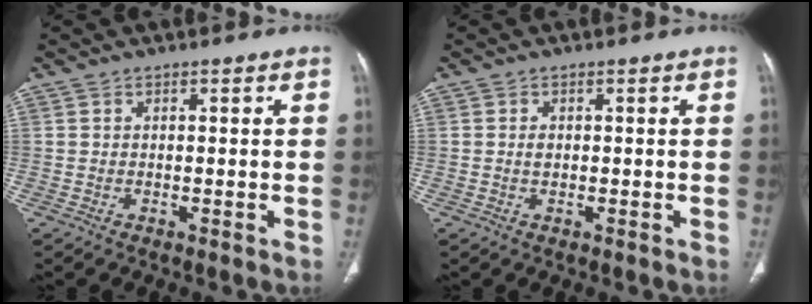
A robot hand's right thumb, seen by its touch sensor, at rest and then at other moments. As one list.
[{"total": 1.2, "force": [0.0, 0.8, 0.9], "torque": [-0.012, 0.002, 0.002]}]